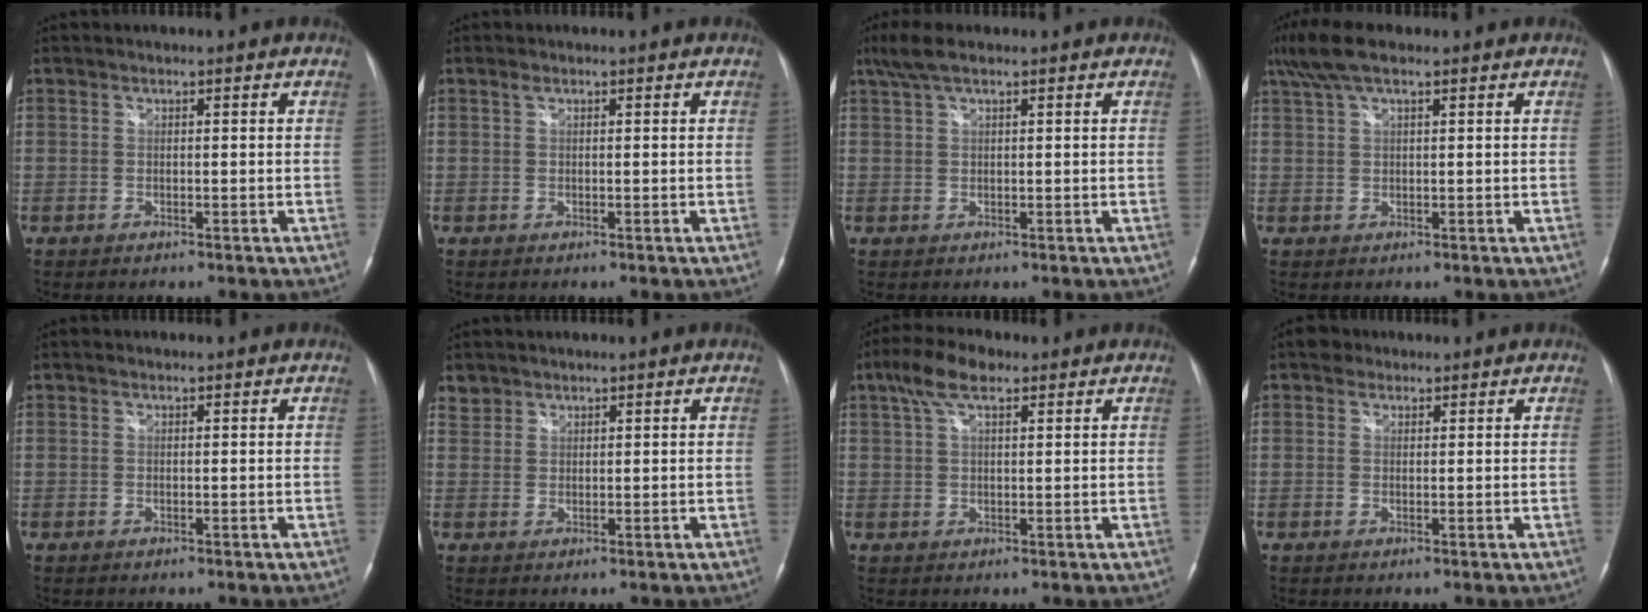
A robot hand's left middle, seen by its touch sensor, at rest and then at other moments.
{"total": 0.6, "force": [0.3, 0.3, 0.4], "torque": [-0.007, 0.008, 0.006]}
{"total": 4.1, "force": [2.9, 0.9, 2.8], "torque": [-0.065, 0.025, 0.058]}
{"total": 6.0, "force": [4.1, 1.5, 4.2], "torque": [-0.097, 0.032, 0.078]}
{"total": 0.0}
{"total": 2.0, "force": [1.6, 1.2, -0.2], "torque": [0.010, 0.008, 0.026]}
{"total": 6.0, "force": [3.5, 2.1, 4.4], "torque": [-0.095, 0.025, 0.065]}
{"total": 2.0, "force": [1.3, 1.5, 0.5], "torque": [-0.010, 0.015, 0.019]}